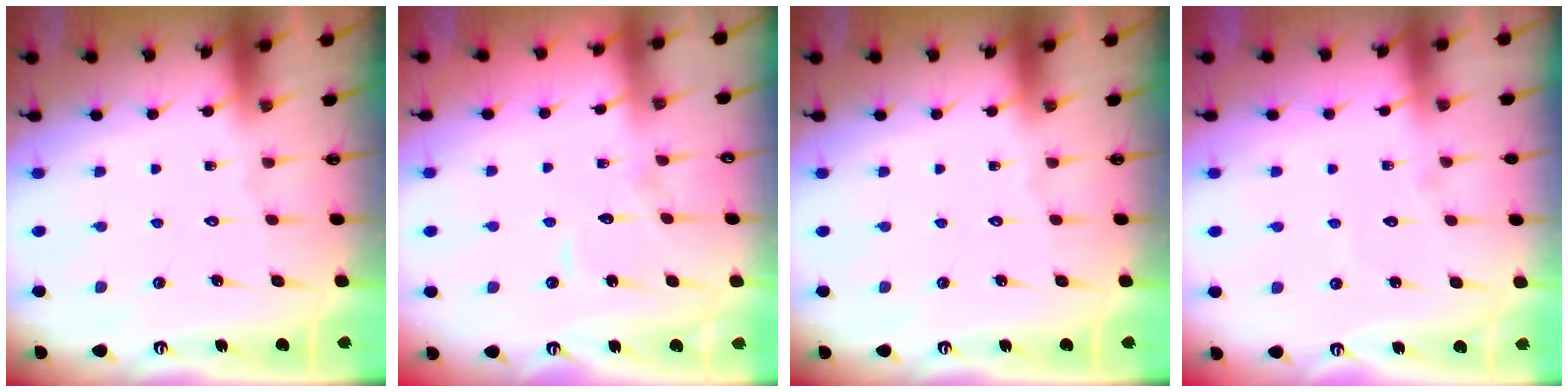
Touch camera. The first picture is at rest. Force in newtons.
{"total": 6.1, "press": 6.1, "slide": 0.5}
{"total": 0.0}
{"total": 2.6, "press": 2.6, "slide": 0.2}